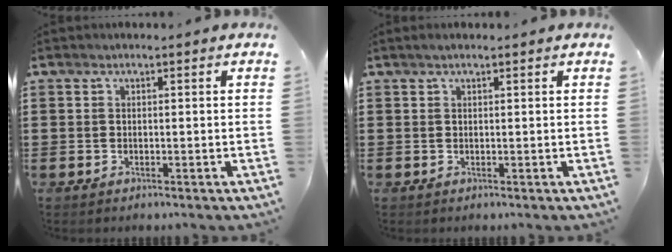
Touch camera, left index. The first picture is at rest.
{"total": 0.8, "force": [0.5, 0.0, 0.6], "torque": [-0.012, 0.003, 0.009]}